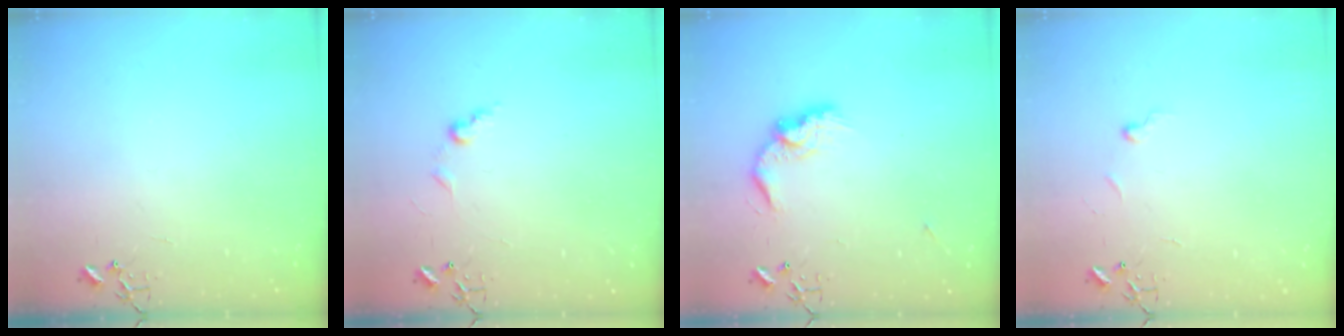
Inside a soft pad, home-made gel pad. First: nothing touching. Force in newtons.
{"total": 6.9, "press": 6.8, "slide": 1.0}
{"total": 12.5, "press": 12.5, "slide": 0.7}
{"total": 5.0, "press": 5.0, "slide": 0.7}